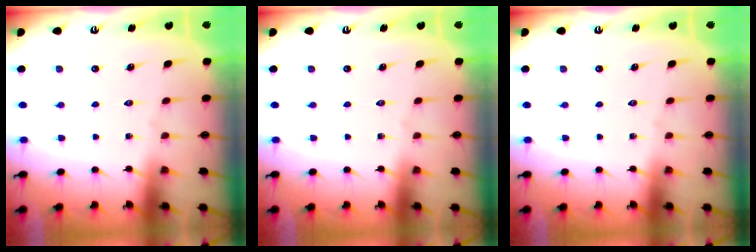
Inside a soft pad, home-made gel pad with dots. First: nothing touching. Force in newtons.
{"total": 0.0}
{"total": 0.0}